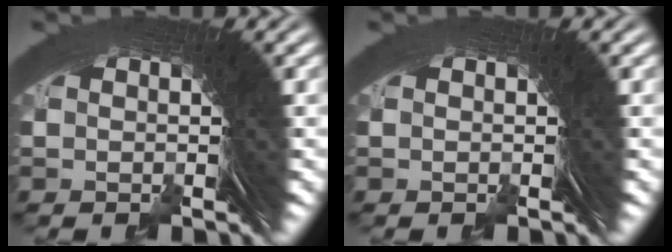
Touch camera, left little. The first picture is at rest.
{"total": 0.0}